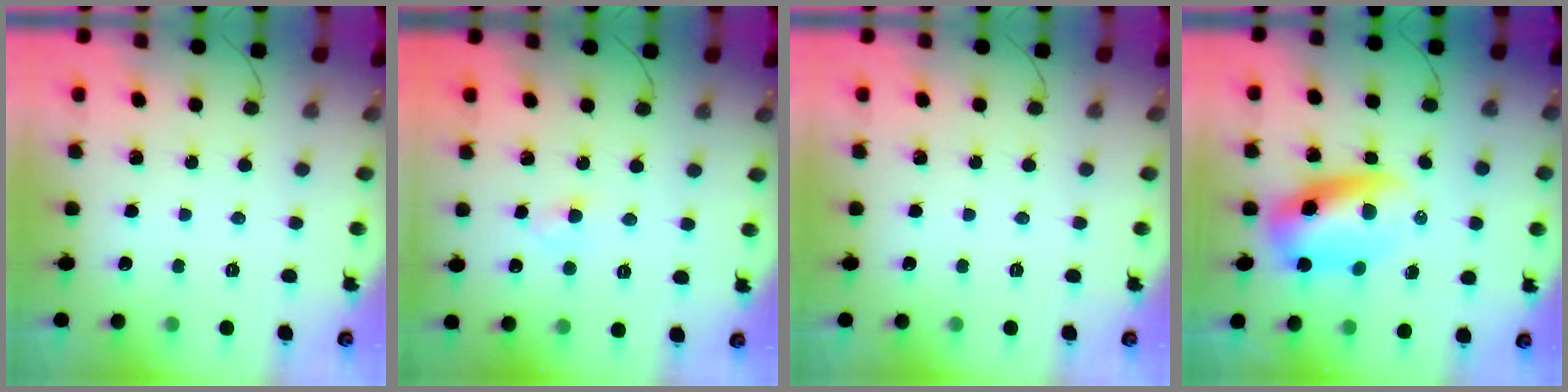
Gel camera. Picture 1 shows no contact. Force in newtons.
{"total": 2.9, "press": 2.7, "slide": 0.9}
{"total": 0.0}
{"total": 8.4, "press": 8.2, "slide": 1.8}